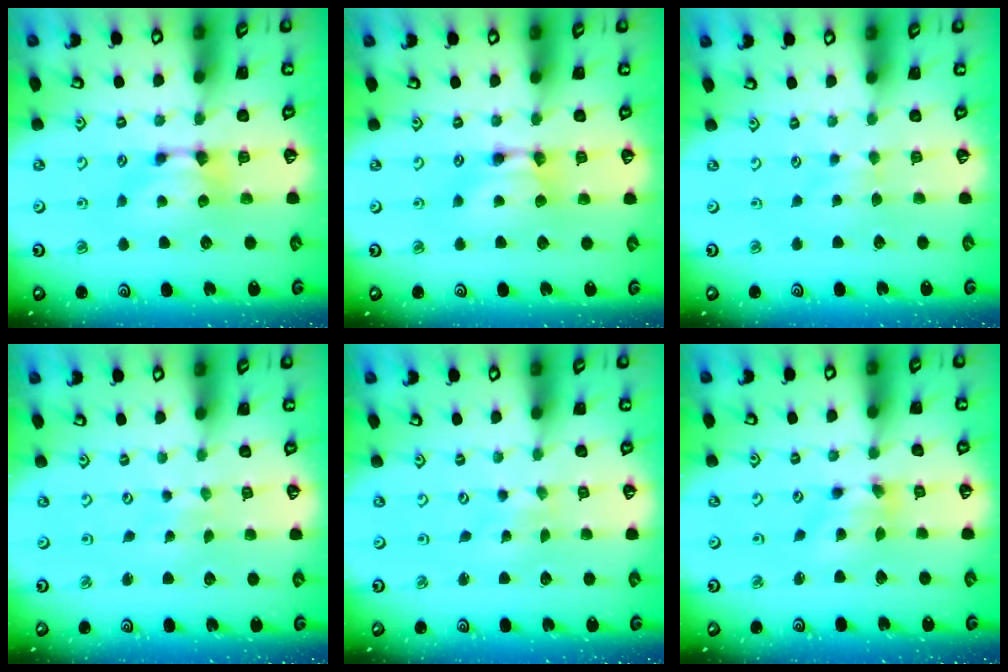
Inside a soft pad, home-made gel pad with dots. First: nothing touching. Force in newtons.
{"total": 1.5, "press": 1.5, "slide": 0.2}
{"total": 2.5, "press": 2.5, "slide": 0.5}
{"total": 6.0, "press": 6.0, "slide": 0.3}
{"total": 6.1, "press": 6.0, "slide": 0.4}
{"total": 2.8, "press": 2.4, "slide": 1.5}